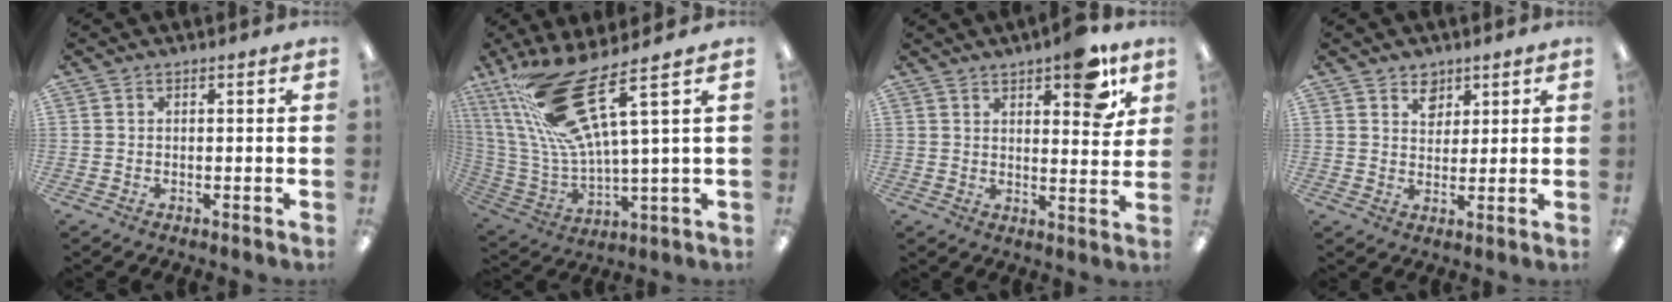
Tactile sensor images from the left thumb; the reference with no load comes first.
{"total": 23.5, "force": [12.3, 6.4, 19.0], "torque": [-0.389, -0.049, 0.211]}
{"total": 10.4, "force": [6.8, 3.7, 7.0], "torque": [-0.078, -0.032, 0.108]}
{"total": 4.7, "force": [3.3, 3.2, 0.8], "torque": [0.003, -0.015, 0.056]}